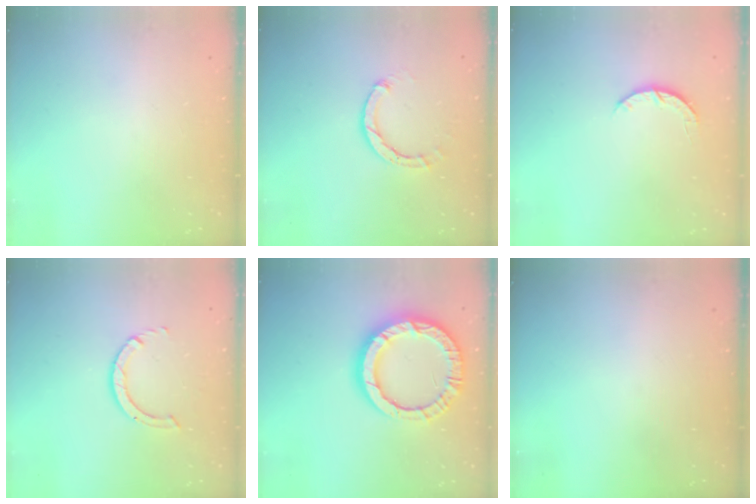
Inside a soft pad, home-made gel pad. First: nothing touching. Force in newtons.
{"total": 3.0, "press": 3.0, "slide": 0.4}
{"total": 3.7, "press": 3.7, "slide": 0.4}
{"total": 3.5, "press": 3.5, "slide": 0.6}
{"total": 19.2, "press": 19.1, "slide": 1.9}
{"total": 0.0}